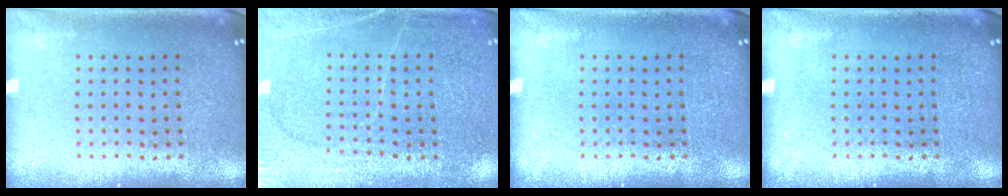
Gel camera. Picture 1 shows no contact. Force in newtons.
{"total": 2.8, "press": 2.7, "slide": 0.8}
{"total": 0.0}
{"total": 0.0}